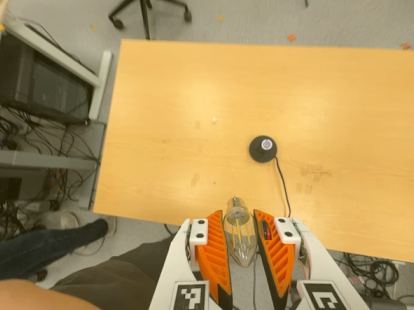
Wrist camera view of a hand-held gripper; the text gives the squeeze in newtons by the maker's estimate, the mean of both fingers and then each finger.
{"total": 9.5, "left": 8.9, "right": 10.0}